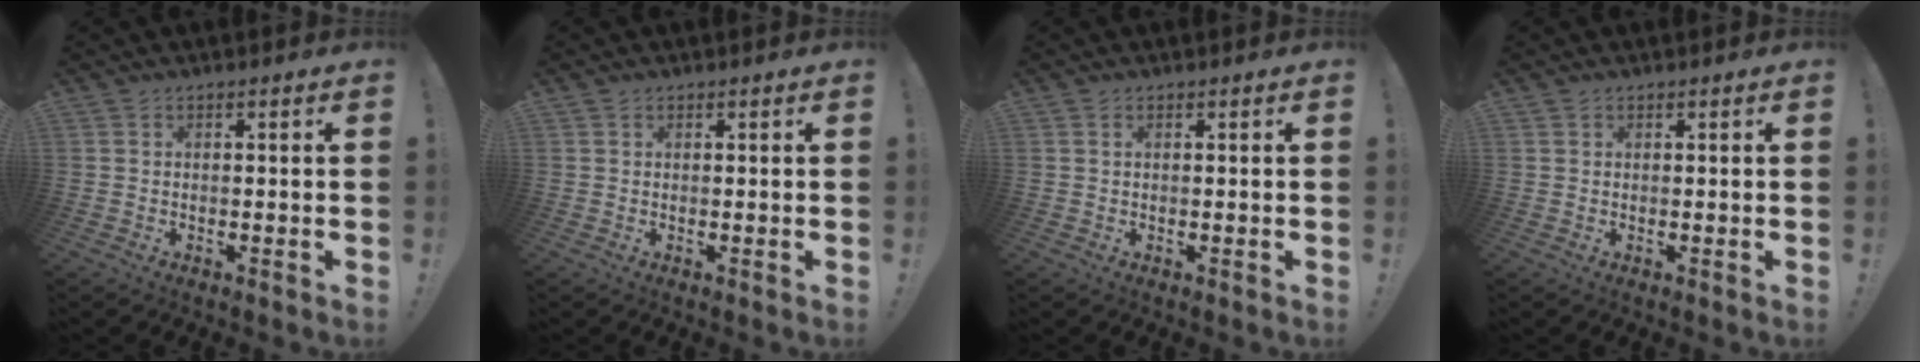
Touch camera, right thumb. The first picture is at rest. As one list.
[{"total": 0.6, "force": [0.5, 0.4, 0.0], "torque": [0.007, -0.002, 0.008]}, {"total": 0.6, "force": [0.3, 0.2, 0.5], "torque": [-0.013, 0.003, 0.007]}, {"total": 0.6, "force": [0.4, 0.4, 0.1], "torque": [-0.001, 0.000, 0.009]}]